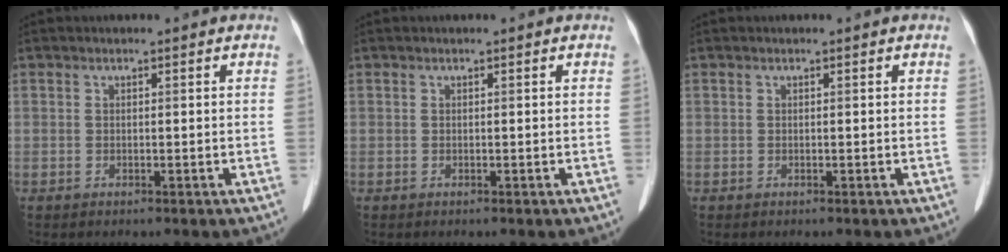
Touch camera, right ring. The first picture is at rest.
{"total": 0.0}
{"total": 0.0}